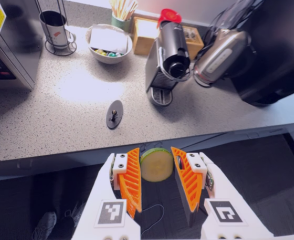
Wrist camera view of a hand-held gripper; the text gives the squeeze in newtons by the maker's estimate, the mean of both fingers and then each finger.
{"total": 10.9, "left": 11.8, "right": 9.9}